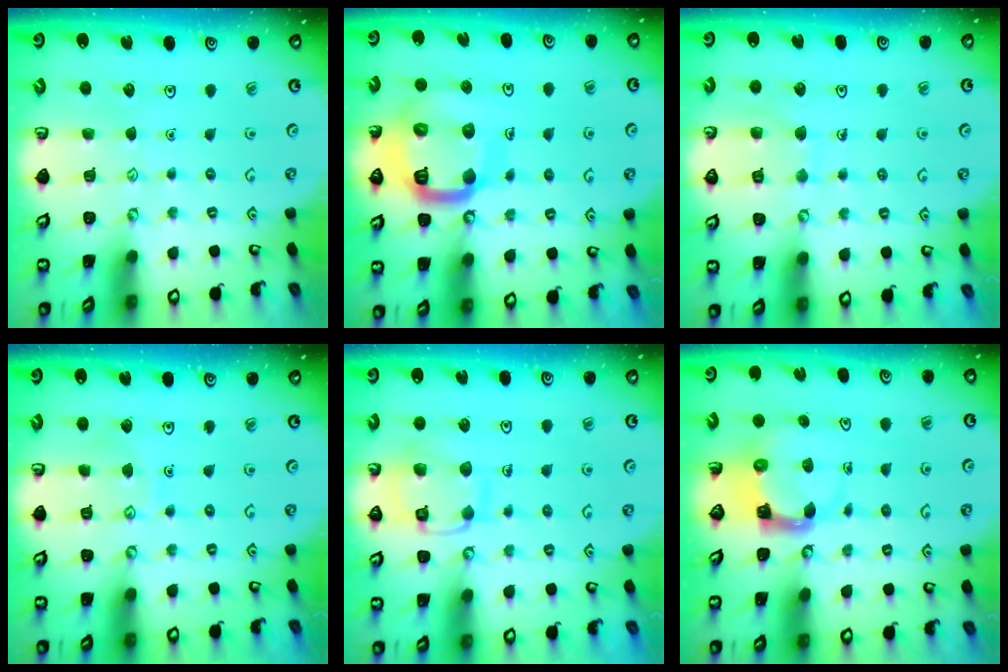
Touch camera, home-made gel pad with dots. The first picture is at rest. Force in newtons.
{"total": 17.4, "press": 17.3, "slide": 1.9}
{"total": 7.0, "press": 7.0, "slide": 0.4}
{"total": 5.8, "press": 5.8, "slide": 0.6}
{"total": 12.5, "press": 12.4, "slide": 0.9}
{"total": 3.6, "press": 3.6, "slide": 0.4}